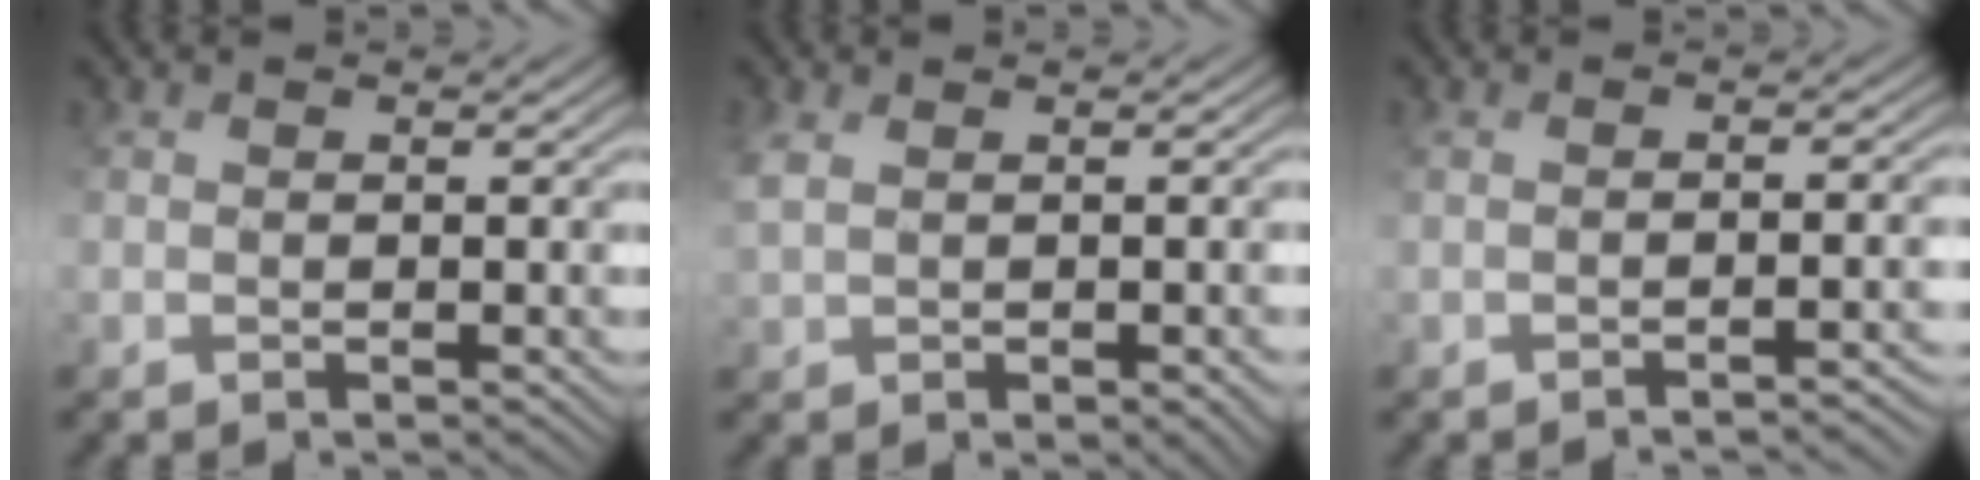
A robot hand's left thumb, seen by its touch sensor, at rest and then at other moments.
{"total": 5.1, "force": [-0.3, 2.3, 4.5], "torque": [-0.076, -0.005, 0.013]}
{"total": 2.5, "force": [-1.6, 0.2, 1.9], "torque": [-0.007, 0.014, -0.026]}